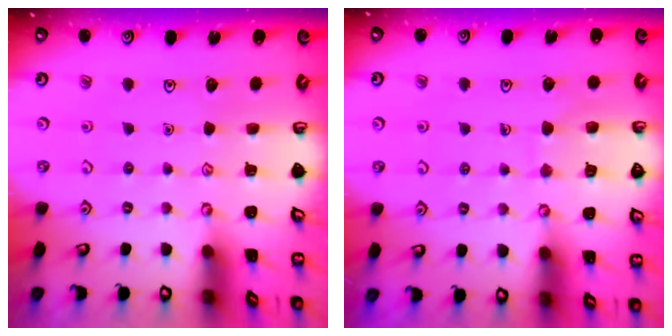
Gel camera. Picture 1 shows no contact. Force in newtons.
{"total": 5.7, "press": 5.7, "slide": 0.5}